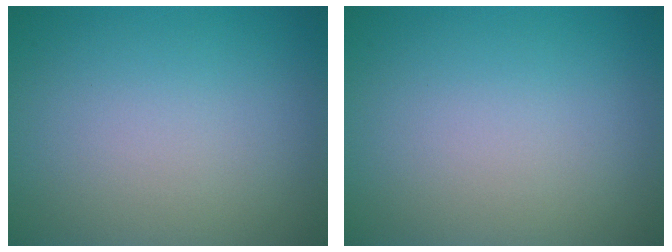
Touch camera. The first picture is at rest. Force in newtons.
{"total": 0.0}